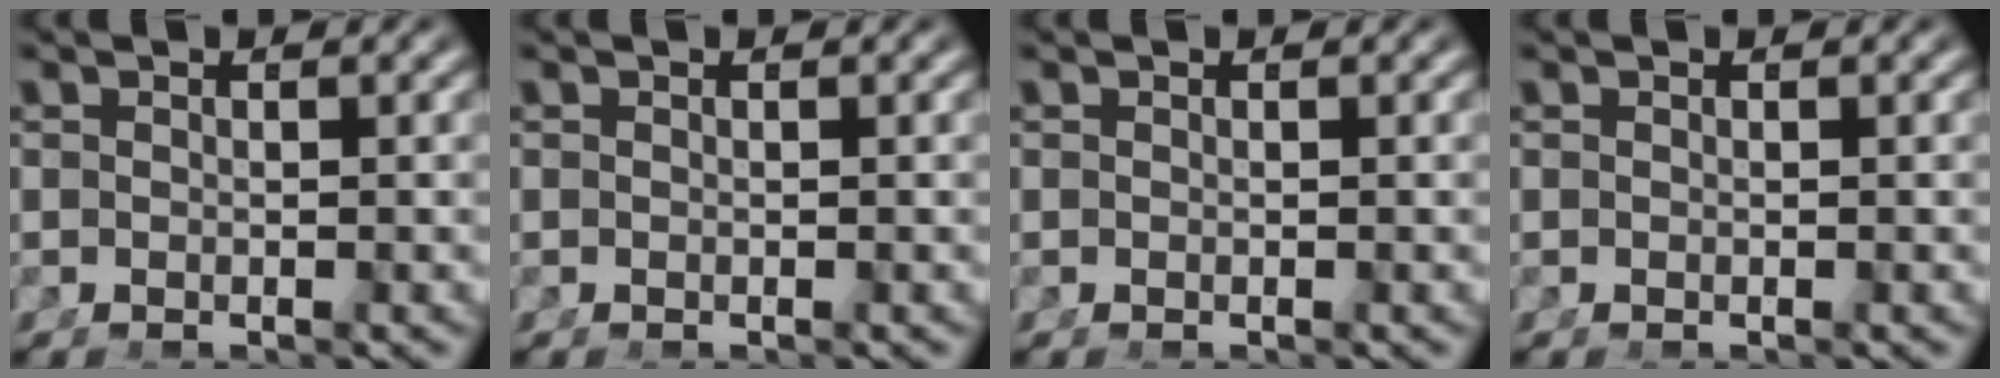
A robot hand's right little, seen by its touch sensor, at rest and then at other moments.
{"total": 0.0}
{"total": 0.0}
{"total": 0.0}